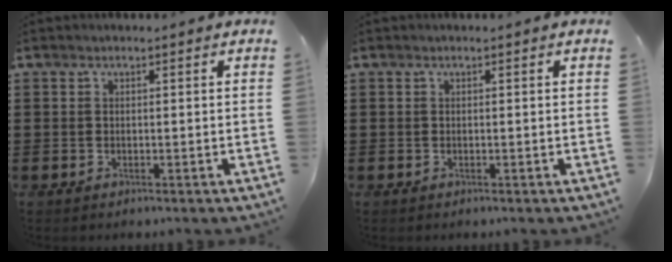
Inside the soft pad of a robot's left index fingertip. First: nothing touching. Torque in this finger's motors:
{"motor_torque": [0.00, 0.00, 0.00, -0.01]}